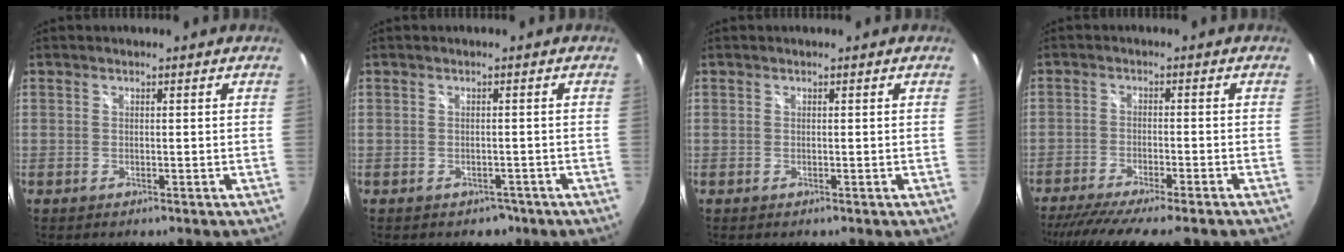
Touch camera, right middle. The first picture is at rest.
{"total": 2.7, "force": [-1.7, 2.0, 0.7], "torque": [-0.014, -0.003, -0.017]}
{"total": 0.0}
{"total": 12.7, "force": [-10.6, 0.9, 7.0], "torque": [-0.144, -0.042, -0.164]}